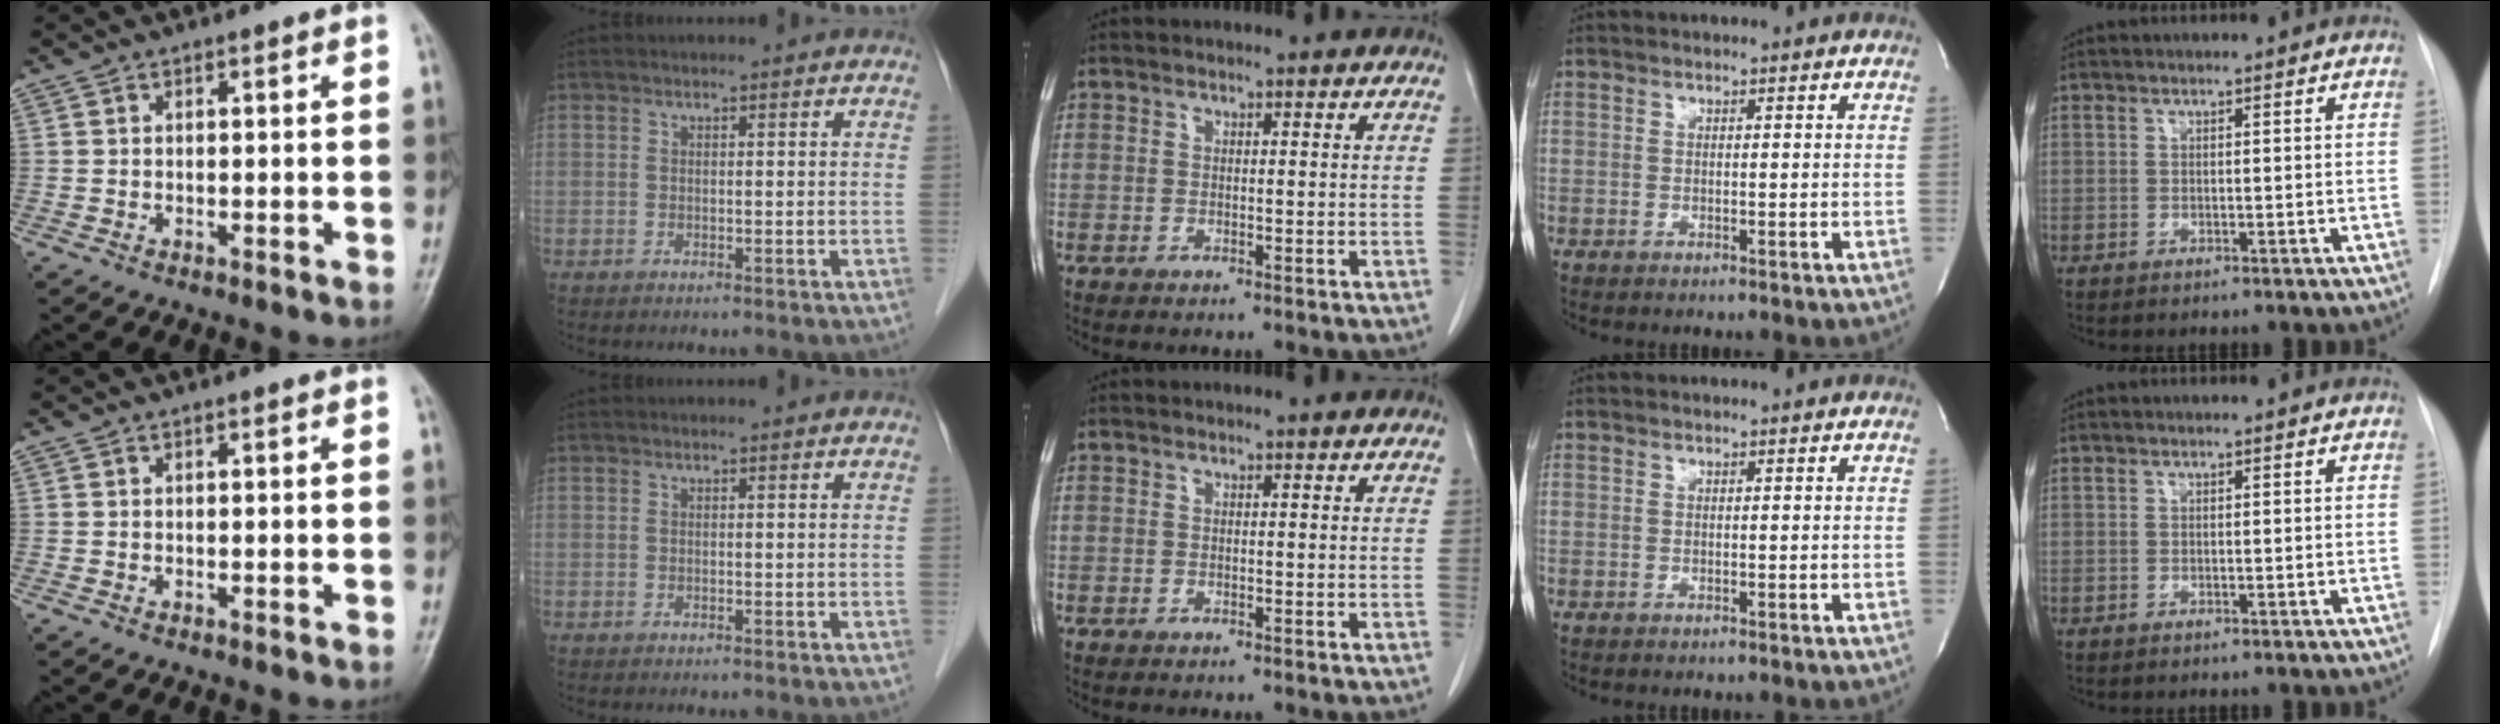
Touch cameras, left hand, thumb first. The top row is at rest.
{}